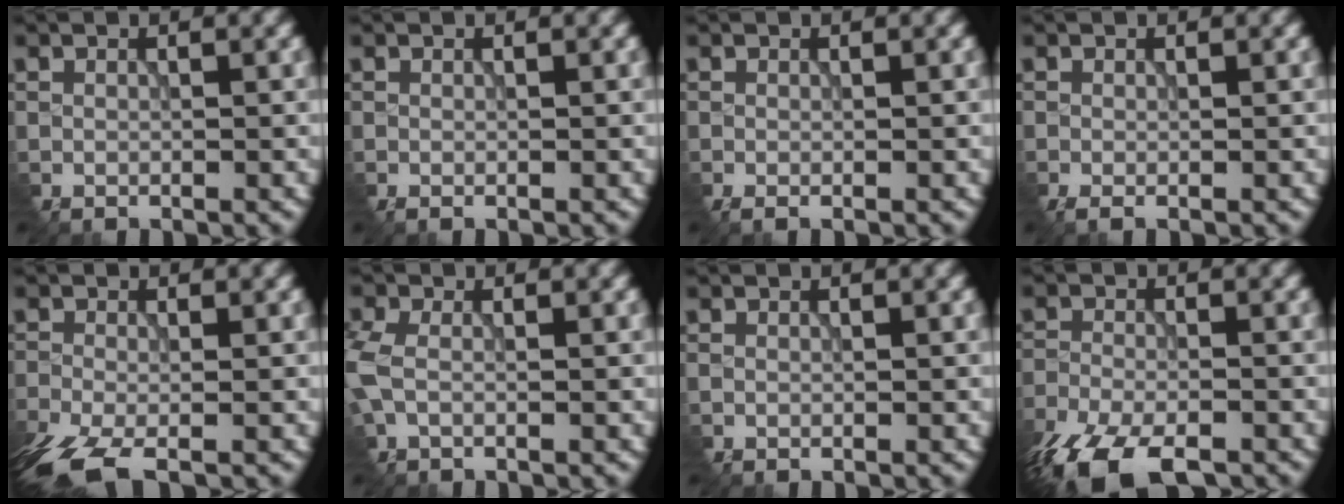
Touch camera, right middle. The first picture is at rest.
{"total": 0.0}
{"total": 0.5, "force": [-0.4, 0.1, 0.4], "torque": [-0.008, -0.004, -0.008]}
{"total": 0.9, "force": [-0.6, 0.2, 0.6], "torque": [-0.015, -0.006, -0.012]}
{"total": 6.5, "force": [-4.3, 2.5, 4.2], "torque": [-0.100, -0.022, -0.087]}
{"total": 3.9, "force": [-0.2, 2.5, 3.0], "torque": [-0.101, 0.001, -0.008]}
{"total": 0.0}
{"total": 8.9, "force": [-6.8, 3.1, 4.8], "torque": [-0.112, -0.041, -0.127]}